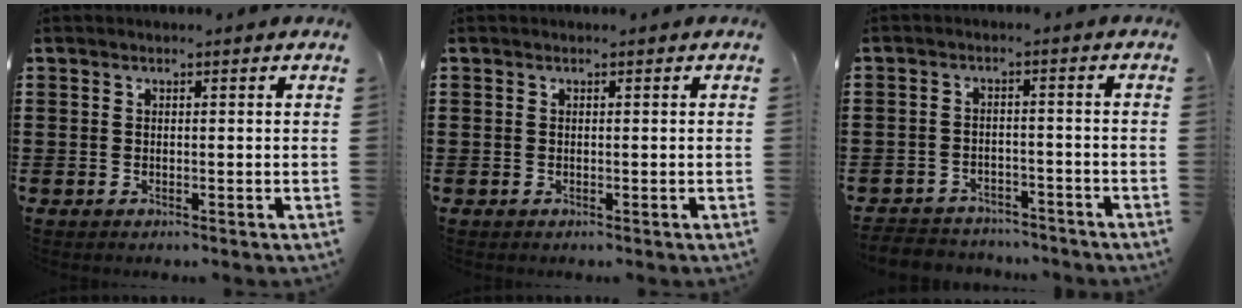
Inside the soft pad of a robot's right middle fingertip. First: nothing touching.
{"total": 0.0}
{"total": 3.5, "force": [-3.3, 0.7, -0.4], "torque": [-0.001, -0.001, -0.074]}